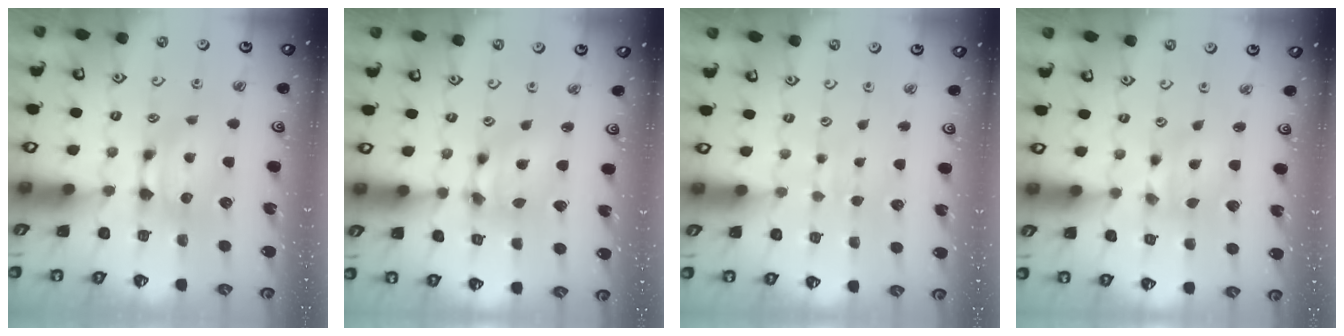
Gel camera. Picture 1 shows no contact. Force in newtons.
{"total": 4.3, "press": 3.9, "slide": 1.7}
{"total": 4.6, "press": 4.6, "slide": 0.1}
{"total": 1.6, "press": 1.0, "slide": 1.3}